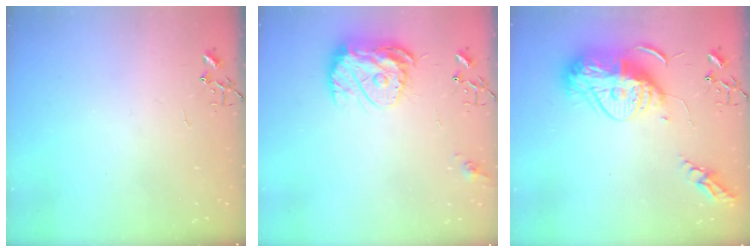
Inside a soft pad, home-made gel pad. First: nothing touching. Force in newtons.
{"total": 13.0, "press": 13.0, "slide": 1.2}
{"total": 17.5, "press": 17.4, "slide": 1.6}